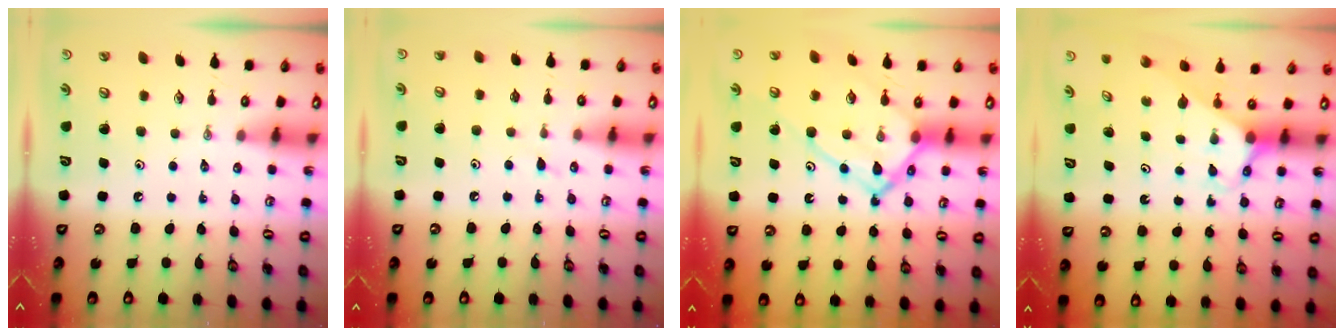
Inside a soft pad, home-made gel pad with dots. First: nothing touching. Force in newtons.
{"total": 5.3, "press": 5.2, "slide": 0.6}
{"total": 17.1, "press": 17.0, "slide": 1.7}
{"total": 2.7, "press": 2.7, "slide": 0.2}